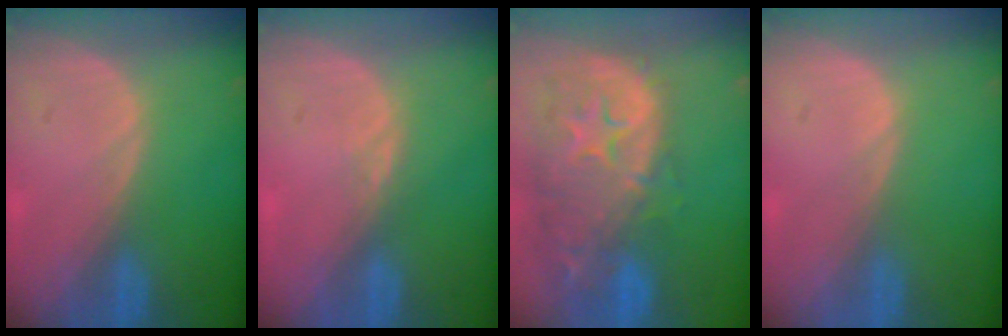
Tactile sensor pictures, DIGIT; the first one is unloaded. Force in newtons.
{"total": 1.1, "press": 1.0, "slide": 0.5}
{"total": 14.3, "press": 11.5, "slide": 8.4}
{"total": 0.0}